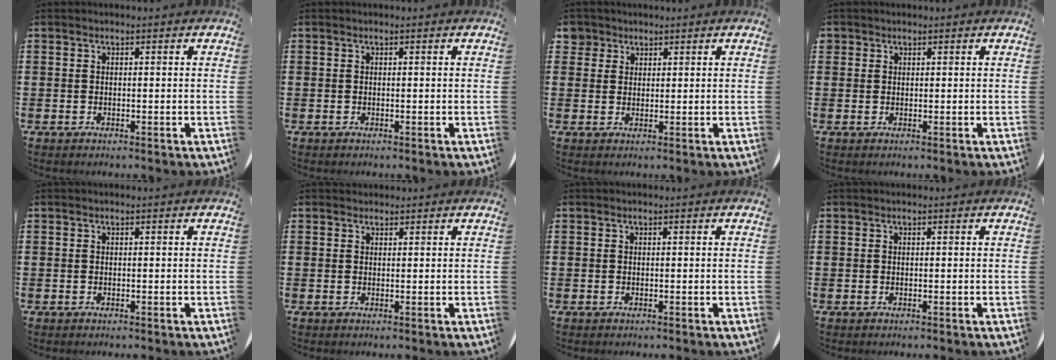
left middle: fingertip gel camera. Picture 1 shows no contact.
{"total": 0.0}
{"total": 2.4, "force": [1.8, 1.6, -0.1], "torque": [0.003, 0.005, 0.034]}
{"total": 0.8, "force": [0.6, 0.5, -0.1], "torque": [0.001, 0.004, 0.012]}
{"total": 0.0}
{"total": 0.8, "force": [0.7, 0.2, -0.2], "torque": [0.010, 0.000, 0.012]}
{"total": 0.0}
{"total": 0.0}